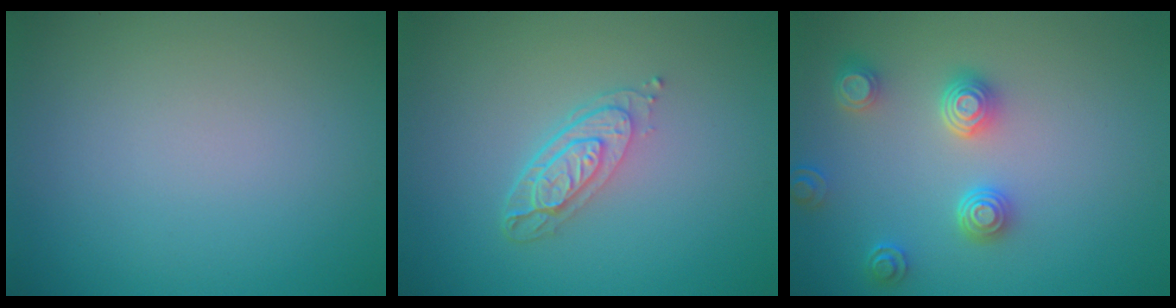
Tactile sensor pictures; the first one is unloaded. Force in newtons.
{"total": 3.5, "press": 2.5, "slide": 2.4}
{"total": 3.8, "press": 3.2, "slide": 2.1}